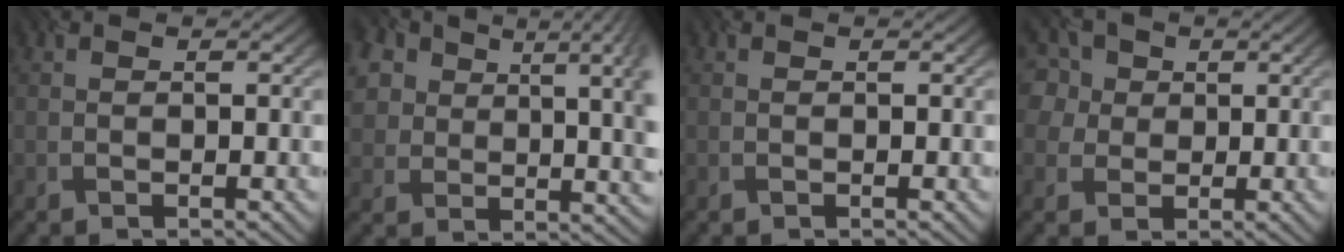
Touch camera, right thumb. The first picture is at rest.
{"total": 12.9, "force": [5.2, 7.9, 8.8], "torque": [-0.157, -0.001, 0.104]}
{"total": 0.0}
{"total": 6.9, "force": [2.7, 6.0, 2.1], "torque": [-0.075, 0.033, 0.025]}